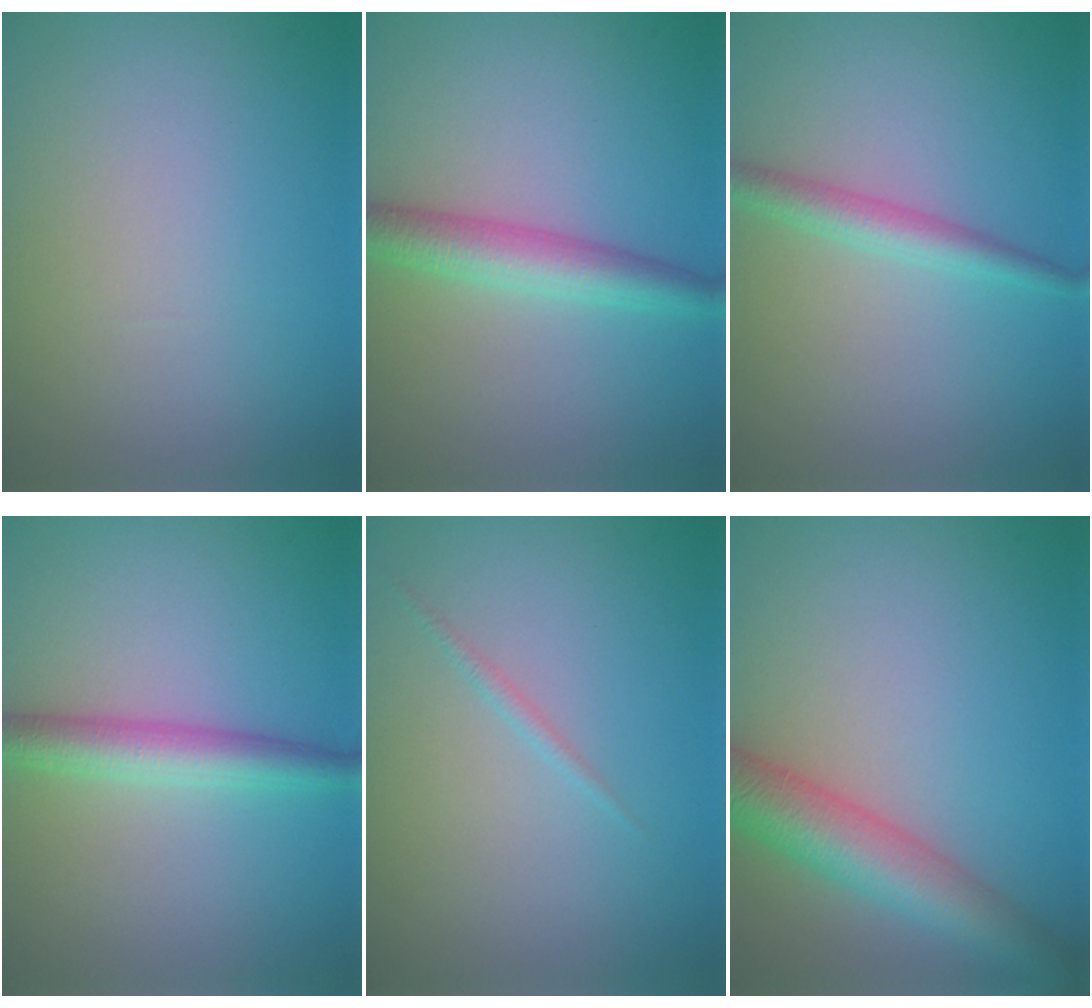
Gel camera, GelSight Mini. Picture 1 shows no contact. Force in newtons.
{"total": 3.9, "press": 3.9, "slide": 0.1}
{"total": 2.4, "press": 2.4, "slide": 0.0}
{"total": 3.5, "press": 3.5, "slide": 0.1}
{"total": 0.7, "press": 0.7, "slide": 0.0}
{"total": 6.1, "press": 6.1, "slide": 0.2}